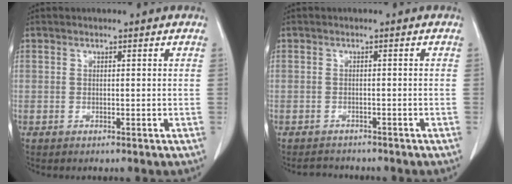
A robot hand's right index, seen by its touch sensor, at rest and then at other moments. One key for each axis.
{"total": 2.4, "fx": -2.2, "fy": 0.8, "fz": 0.2, "tx": -0.003, "ty": -0.005, "tz": -0.033}